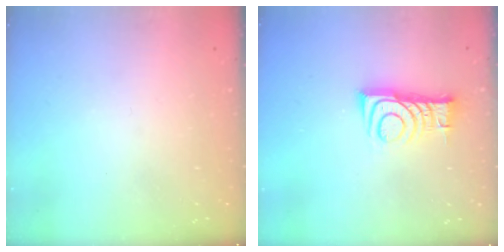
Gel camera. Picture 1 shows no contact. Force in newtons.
{"total": 10.1, "press": 10.1, "slide": 0.3}